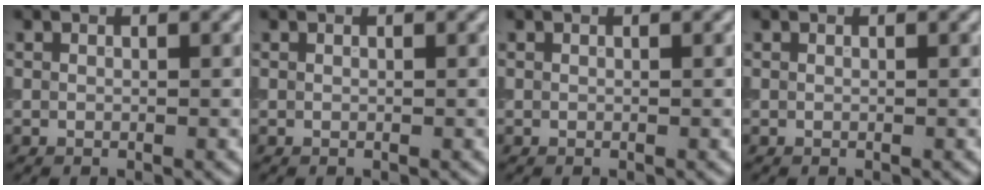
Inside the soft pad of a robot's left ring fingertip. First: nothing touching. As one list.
[{"total": 0.0}, {"total": 0.0}, {"total": 0.0}]